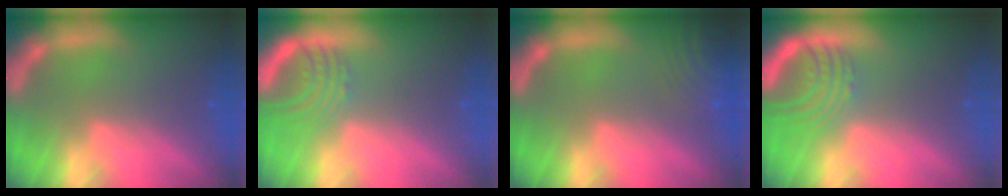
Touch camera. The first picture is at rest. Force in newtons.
{"total": 4.5}
{"total": 8.5}
{"total": 5.5}